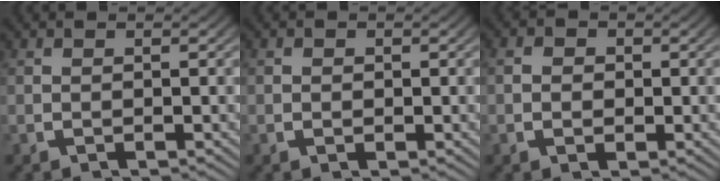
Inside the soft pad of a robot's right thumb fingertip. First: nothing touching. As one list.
[{"total": 0.7, "force": [0.0, 0.7, 0.3], "torque": [-0.003, -0.005, -0.001]}, {"total": 1.9, "force": [0.0, 1.7, 0.9], "torque": [-0.011, -0.003, -0.004]}]